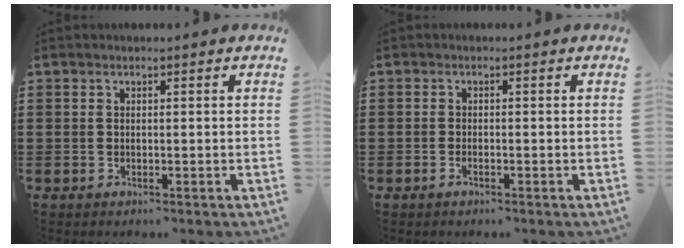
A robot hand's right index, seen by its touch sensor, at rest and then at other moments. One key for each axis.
{"total": 0.7, "fx": -0.6, "fy": 0.0, "fz": 0.4, "tx": -0.010, "ty": -0.005, "tz": -0.010}